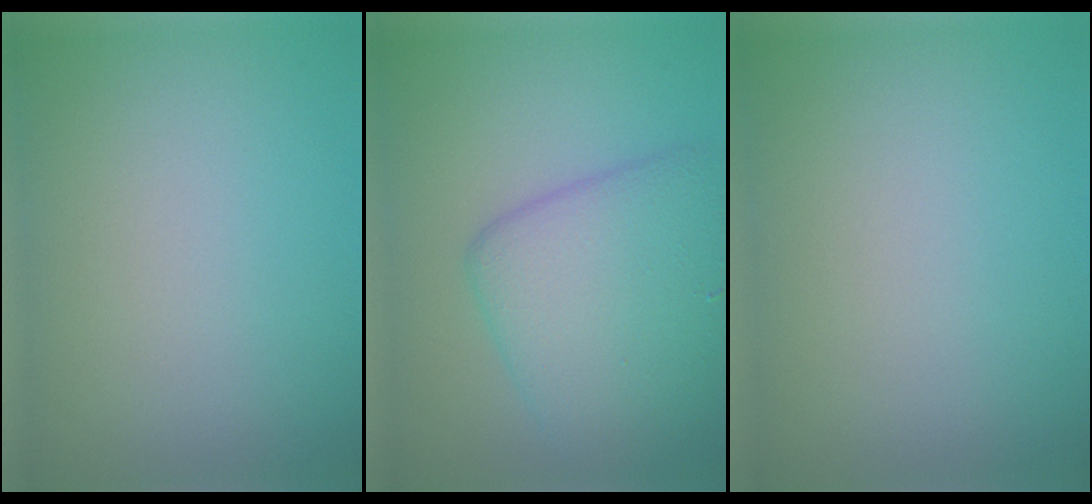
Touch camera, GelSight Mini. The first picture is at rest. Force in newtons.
{"total": 6.5, "press": 6.5, "slide": 0.3}
{"total": 0.0}